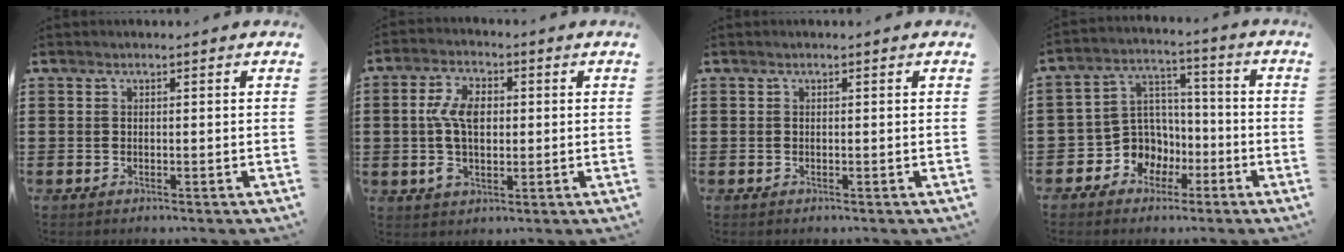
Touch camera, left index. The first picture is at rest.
{"total": 7.5, "force": [0.5, 4.4, 6.0], "torque": [-0.140, 0.010, 0.002]}
{"total": 0.0}
{"total": 7.6, "force": [-2.9, 6.9, 1.6], "torque": [-0.068, 0.005, -0.056]}